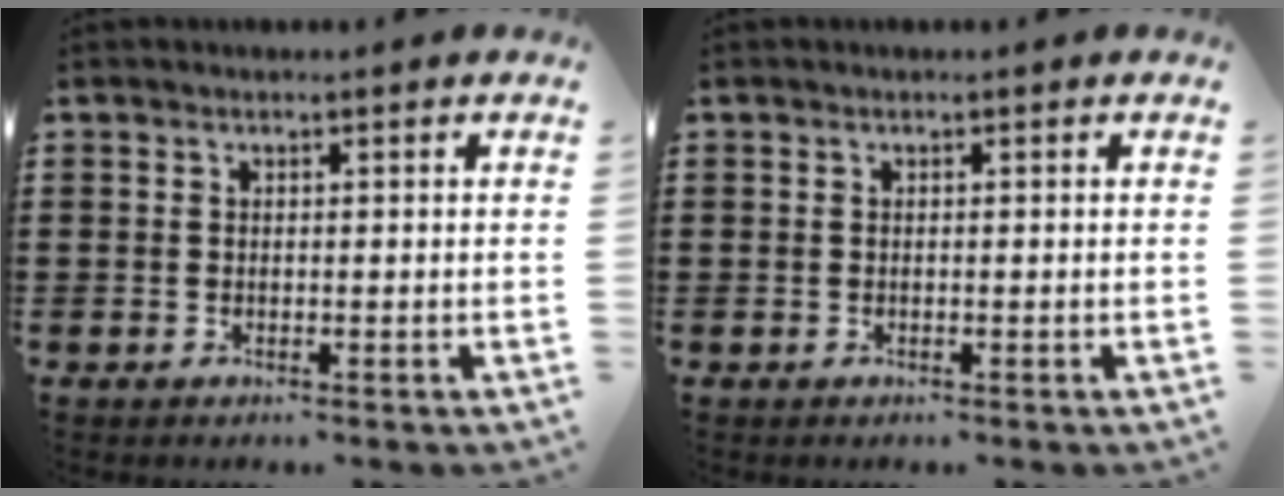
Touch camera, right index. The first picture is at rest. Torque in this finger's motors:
{"motor_torque": [0.39, 0.56, 0.00, 0.00]}